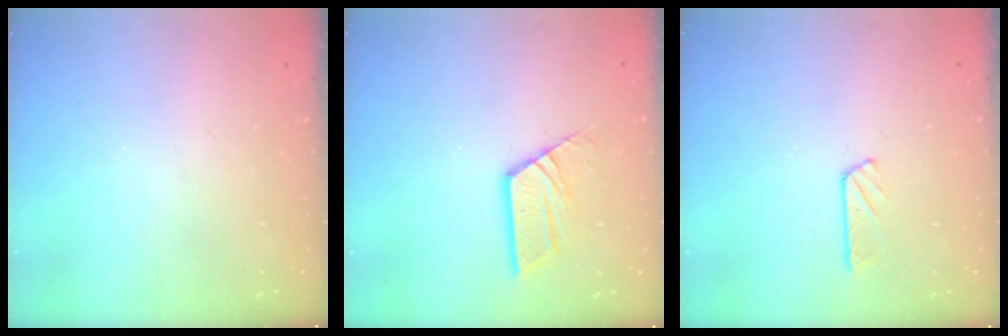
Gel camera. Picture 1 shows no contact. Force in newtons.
{"total": 9.5, "press": 9.5, "slide": 0.8}
{"total": 3.4, "press": 3.4, "slide": 0.3}